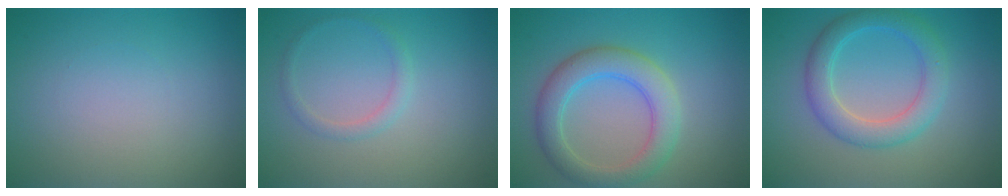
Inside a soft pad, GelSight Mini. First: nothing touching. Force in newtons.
{"total": 1.3, "press": 1.3, "slide": 0.0}
{"total": 4.7, "press": 4.7, "slide": 0.4}
{"total": 4.1, "press": 4.0, "slide": 0.2}